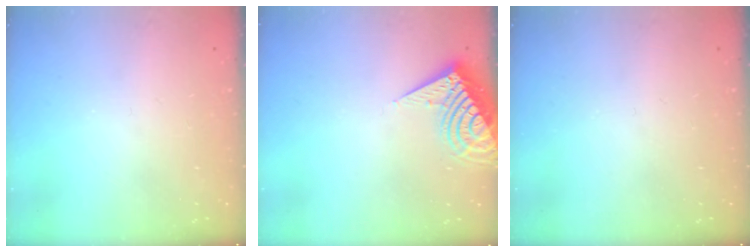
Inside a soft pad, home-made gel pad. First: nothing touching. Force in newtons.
{"total": 11.4, "press": 11.3, "slide": 1.5}
{"total": 0.0}